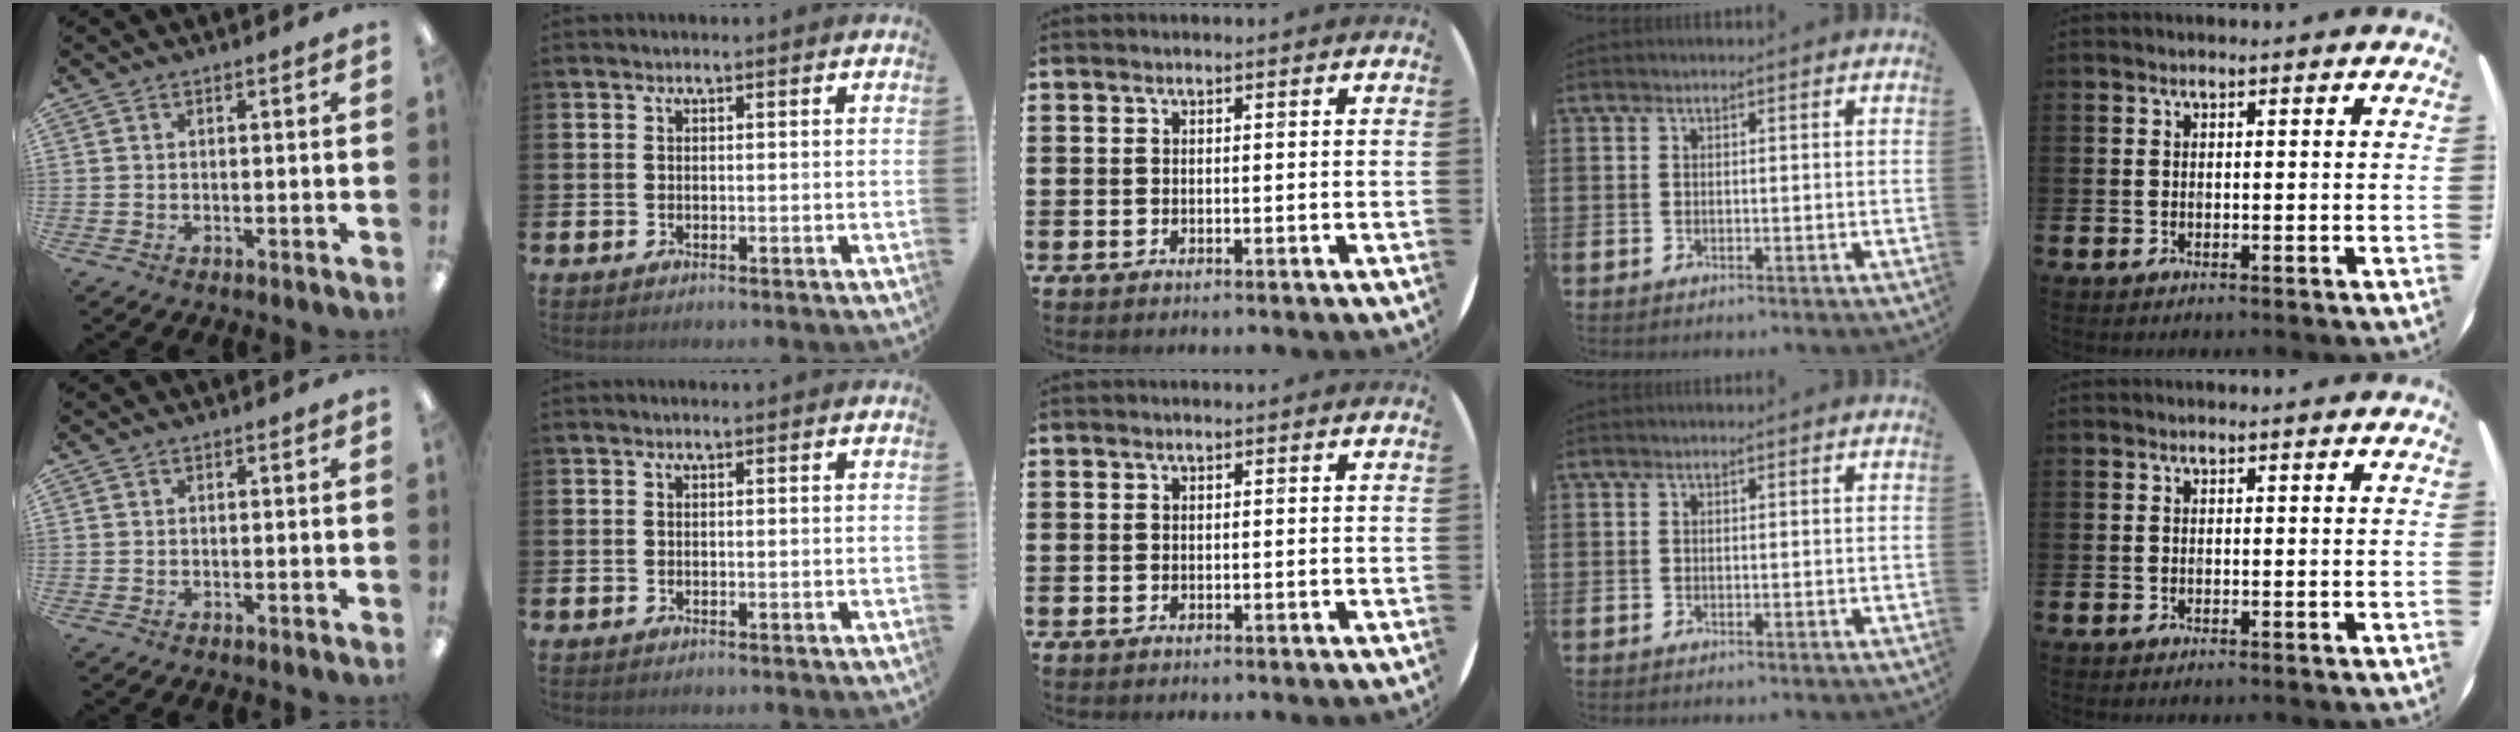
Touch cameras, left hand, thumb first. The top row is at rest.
{}